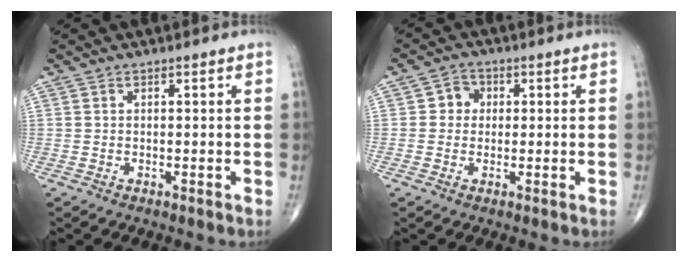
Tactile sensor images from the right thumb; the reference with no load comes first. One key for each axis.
{"total": 3.6, "fx": 0.4, "fy": 3.3, "fz": 1.4, "tx": 0.004, "ty": 0.008, "tz": -0.003}